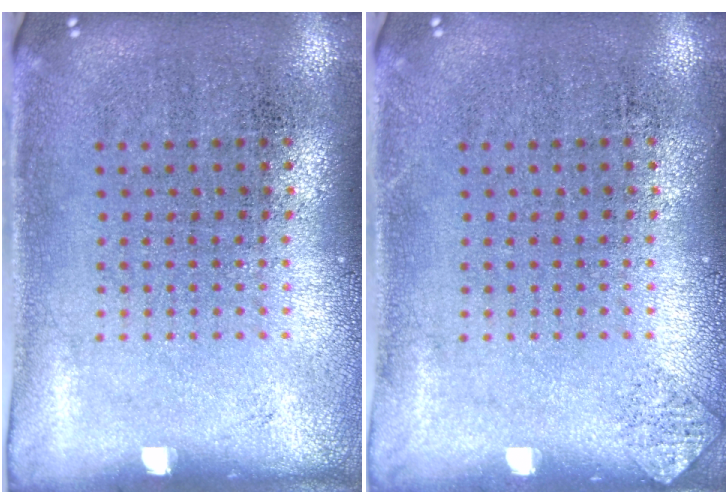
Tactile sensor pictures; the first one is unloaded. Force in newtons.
{"total": 0.6, "press": 0.6, "slide": 0.2}